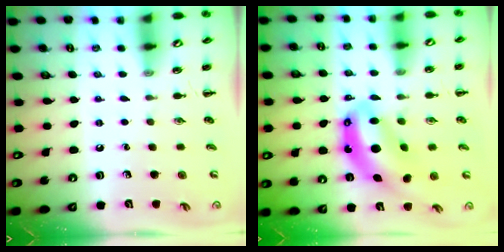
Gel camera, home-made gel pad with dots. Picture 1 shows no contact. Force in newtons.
{"total": 11.8, "press": 11.4, "slide": 3.1}